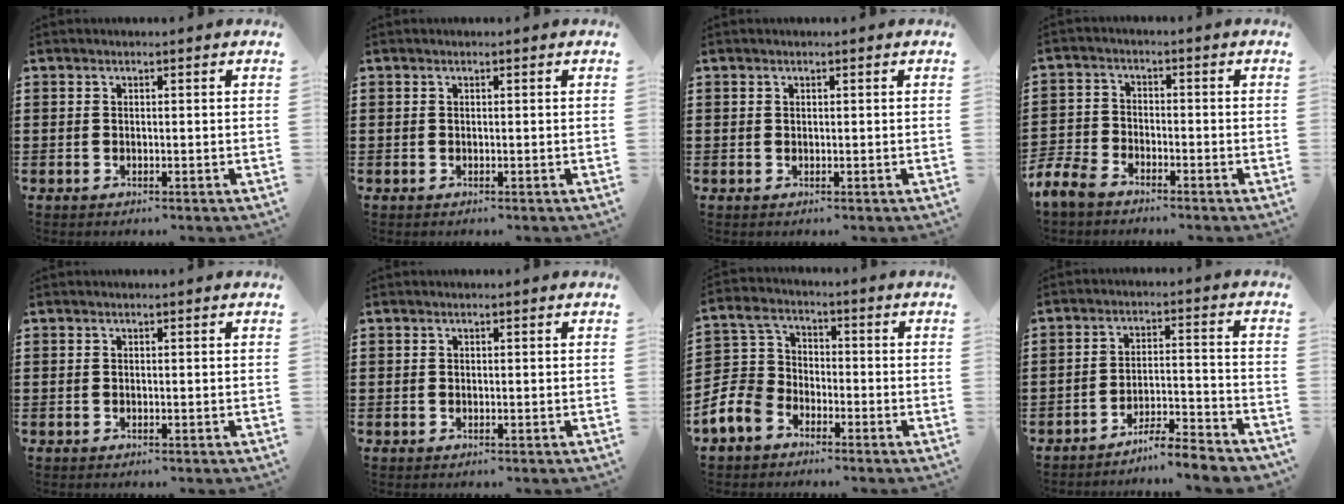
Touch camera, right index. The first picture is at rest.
{"total": 0.0}
{"total": 0.0}
{"total": 4.2, "force": [-3.7, 1.4, 1.4], "torque": [-0.062, -0.006, -0.085]}
{"total": 0.0}
{"total": 0.0}
{"total": 7.1, "force": [-3.8, 5.3, 2.8], "torque": [-0.098, 0.007, -0.085]}
{"total": 5.9, "force": [-5.6, -0.3, 1.8], "torque": [-0.030, -0.005, -0.108]}